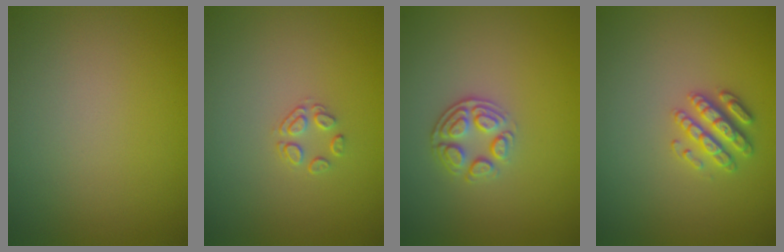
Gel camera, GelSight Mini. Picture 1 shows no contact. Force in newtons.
{"total": 1.5, "press": 0.8, "slide": 1.3}
{"total": 2.7, "press": 2.3, "slide": 1.4}
{"total": 2.6, "press": 2.6, "slide": 0.5}